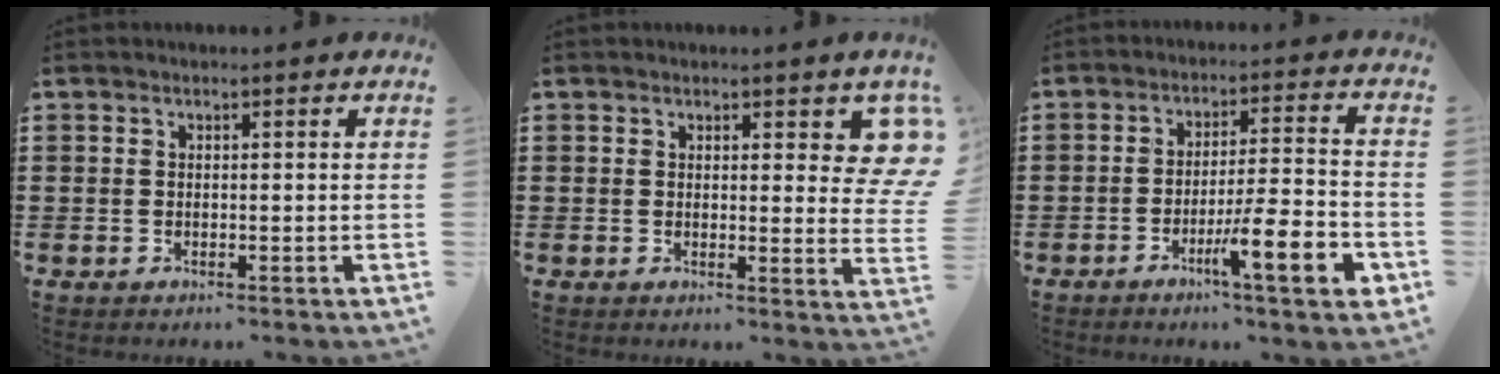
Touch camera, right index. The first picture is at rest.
{"total": 4.8, "force": [2.9, 1.8, 3.4], "torque": [-0.035, -0.011, 0.044]}
{"total": 9.8, "force": [-4.8, 1.2, 8.4], "torque": [-0.135, 0.004, -0.083]}